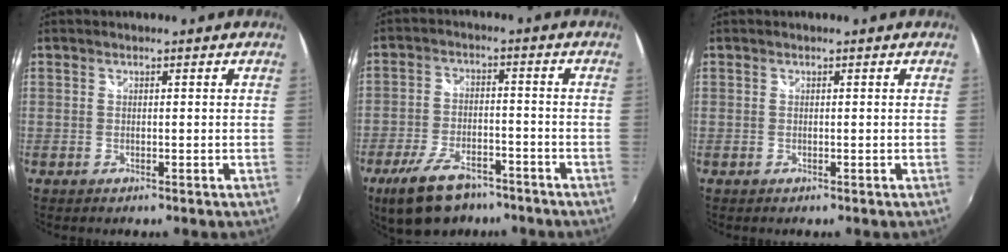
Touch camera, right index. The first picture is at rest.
{"total": 12.5, "force": [-8.8, 5.8, 6.8], "torque": [-0.153, -0.010, -0.148]}
{"total": 0.0}